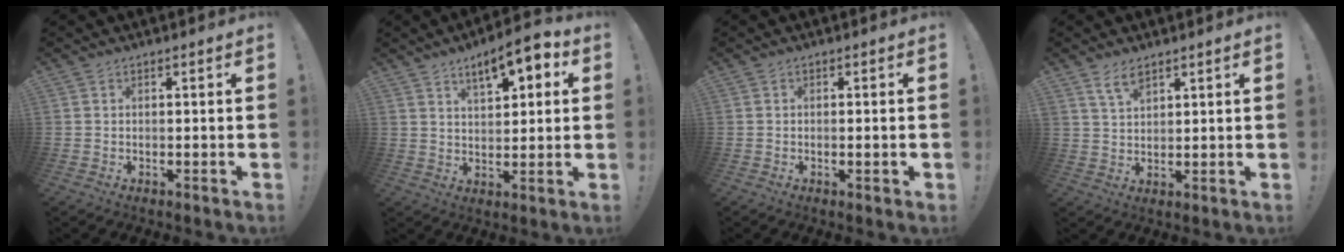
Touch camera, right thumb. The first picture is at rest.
{"total": 9.3, "force": [5.3, 3.6, 6.7], "torque": [-0.098, -0.027, 0.090]}
{"total": 1.4, "force": [-0.4, 0.1, 1.3], "torque": [-0.018, -0.002, -0.008]}
{"total": 5.1, "force": [3.7, 1.9, 2.9], "torque": [-0.051, -0.018, 0.068]}